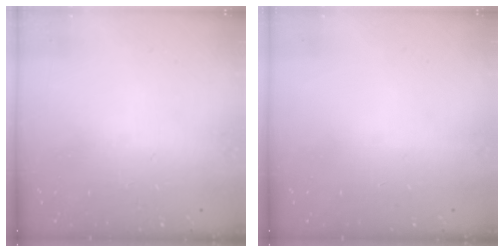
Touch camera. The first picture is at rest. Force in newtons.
{"total": 0.0}